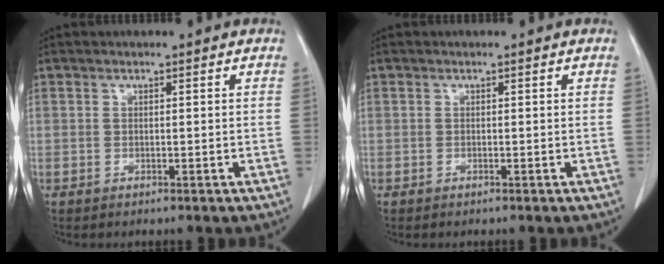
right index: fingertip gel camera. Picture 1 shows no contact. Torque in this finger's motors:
{"motor_torque": [0.07, -0.03, 0.05, 0.01]}